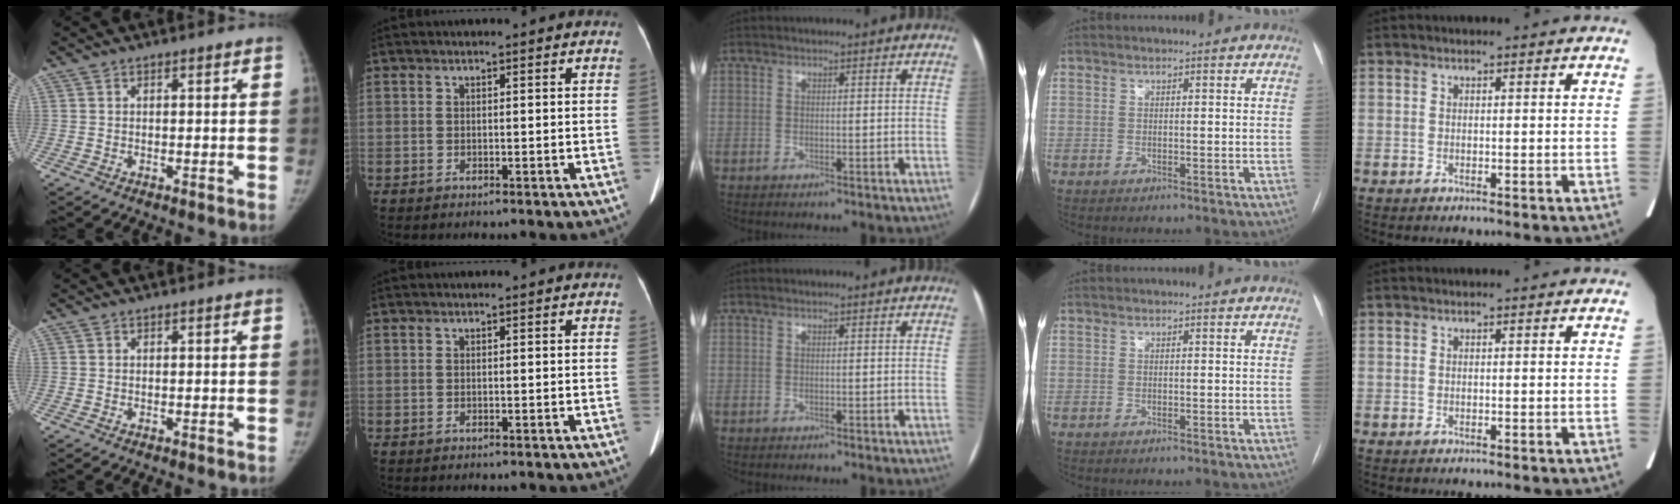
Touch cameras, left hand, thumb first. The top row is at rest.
{}